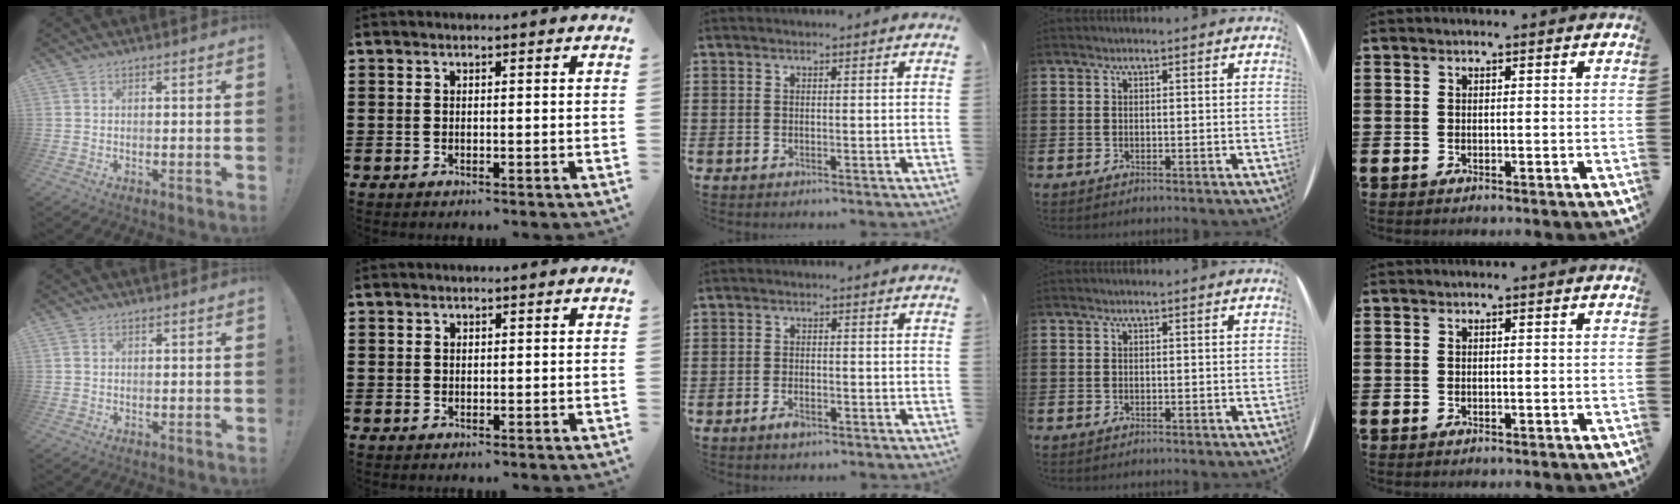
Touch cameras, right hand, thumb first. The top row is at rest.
{"thumb": {"total": 1.1, "force": [0.5, 0.8, 0.5], "torque": [-0.009, 0.003, 0.009]}, "index": {"total": 0.7, "force": [0.3, 0.6, 0.1], "torque": [-0.004, 0.003, 0.007]}, "middle": {"total": 2.2, "force": [-1.4, 0.9, 1.4], "torque": [-0.032, -0.002, -0.029]}}